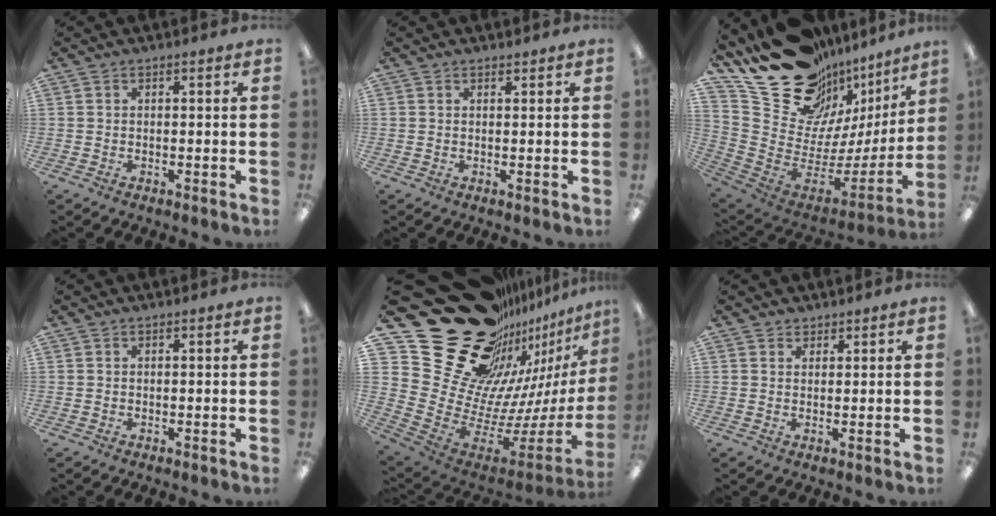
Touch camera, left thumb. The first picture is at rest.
{"total": 0.6, "force": [0.6, 0.2, 0.0], "torque": [0.000, 0.000, 0.011]}
{"total": 22.6, "force": [15.4, 13.5, 9.6], "torque": [-0.135, -0.124, 0.306]}
{"total": 0.0}
{"total": 33.0, "force": [19.4, 20.6, 17.1], "torque": [-0.218, -0.185, 0.429]}
{"total": 1.4, "force": [1.3, 0.7, -0.1], "torque": [0.002, -0.001, 0.025]}